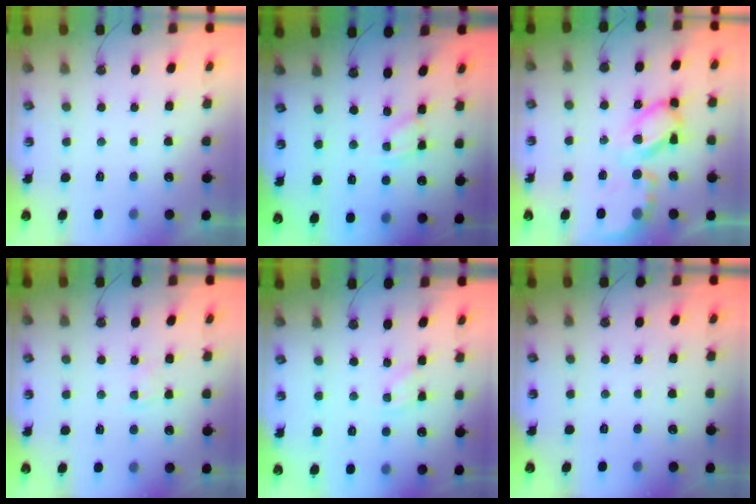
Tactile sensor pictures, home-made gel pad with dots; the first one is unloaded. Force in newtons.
{"total": 2.3, "press": 2.3, "slide": 0.1}
{"total": 13.4, "press": 13.3, "slide": 1.3}
{"total": 2.8, "press": 2.8, "slide": 0.4}
{"total": 3.0, "press": 3.0, "slide": 0.4}
{"total": 0.0}